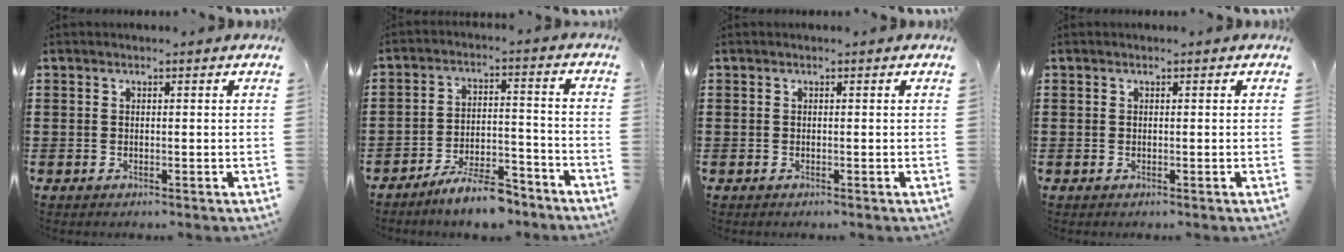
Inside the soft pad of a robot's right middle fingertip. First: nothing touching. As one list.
[{"total": 7.5, "force": [-6.6, 1.2, 3.4], "torque": [-0.060, 0.011, -0.124]}, {"total": 0.0}, {"total": 0.0}]